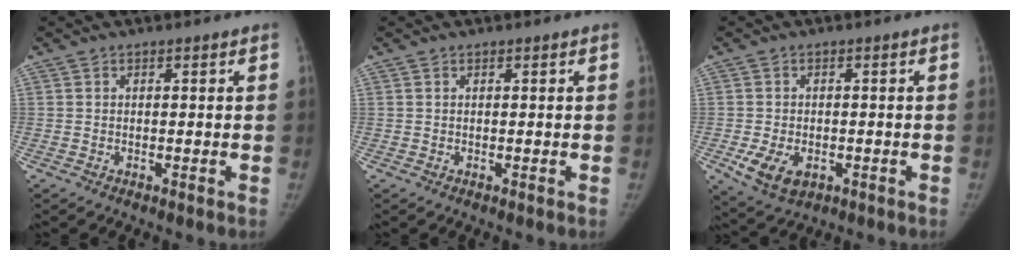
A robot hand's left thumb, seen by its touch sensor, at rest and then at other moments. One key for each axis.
{"total": 0.0}
{"total": 6.9, "fx": -2.2, "fy": 4.6, "fz": 4.7, "tx": -0.079, "ty": -0.005, "tz": -0.028}